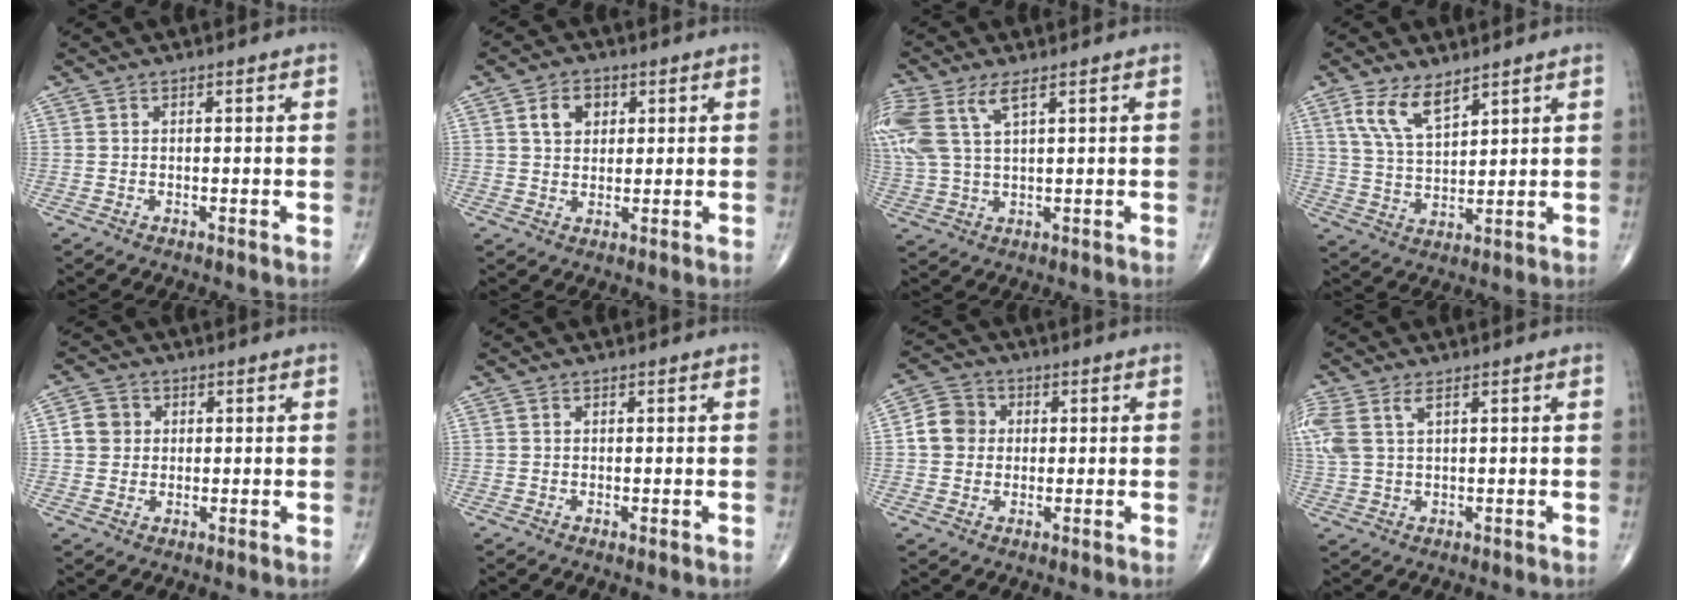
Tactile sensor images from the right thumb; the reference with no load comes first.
{"total": 5.0, "force": [1.8, 3.7, 2.8], "torque": [-0.028, -0.001, 0.028]}
{"total": 12.1, "force": [5.0, 5.2, 9.8], "torque": [-0.260, 0.004, 0.104]}
{"total": 7.6, "force": [4.9, 3.0, 5.0], "torque": [-0.088, -0.027, 0.101]}
{"total": 4.3, "force": [0.6, 4.0, 1.5], "torque": [-0.010, 0.005, 0.006]}
{"total": 0.0}
{"total": 6.2, "force": [0.5, 5.6, 2.5], "torque": [-0.031, 0.012, -0.002]}
{"total": 7.8, "force": [2.9, 3.9, 6.1], "torque": [-0.171, 0.017, 0.068]}